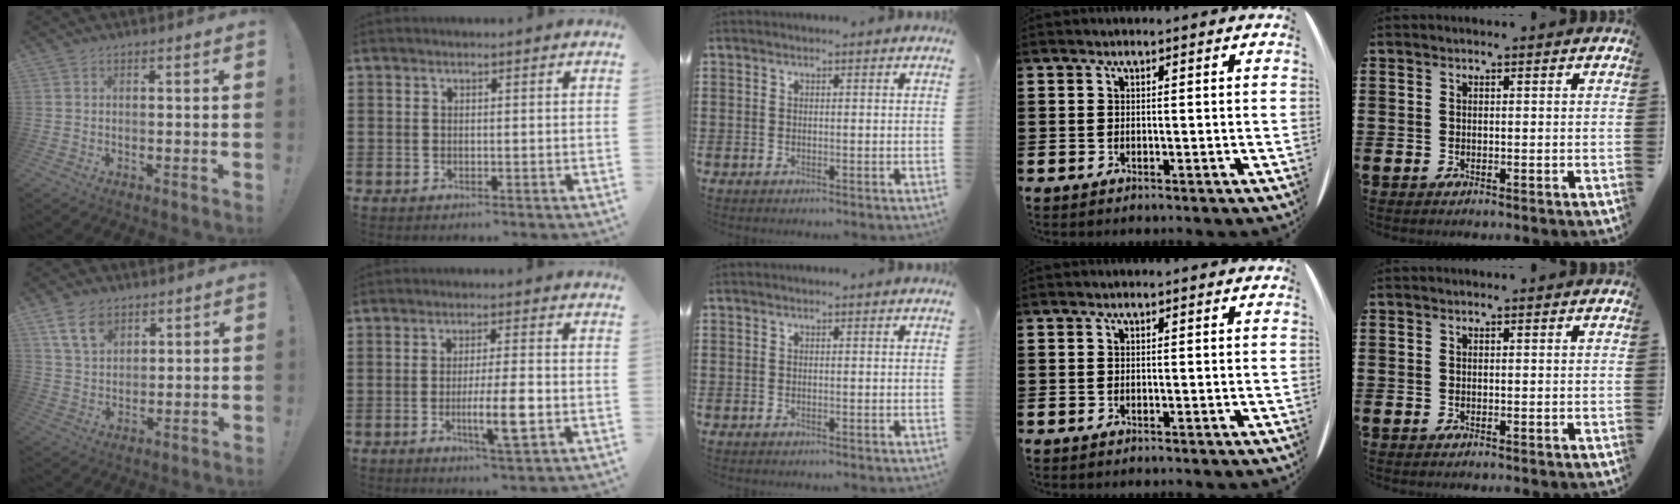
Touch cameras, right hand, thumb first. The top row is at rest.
{"thumb": {"total": 9.7, "force": [5.6, 6.1, 4.9], "torque": [-0.082, -0.017, 0.110]}, "index": {"total": 7.4, "force": [-2.0, 0.9, 7.1], "torque": [-0.128, -0.013, -0.037]}}